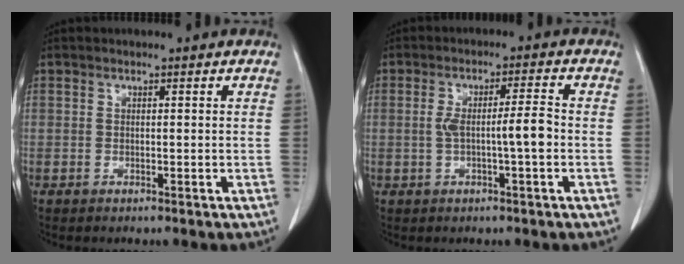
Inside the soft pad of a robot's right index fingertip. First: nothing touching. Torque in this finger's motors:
{"motor_torque": [0.76, -0.15, 0.20, 0.12]}